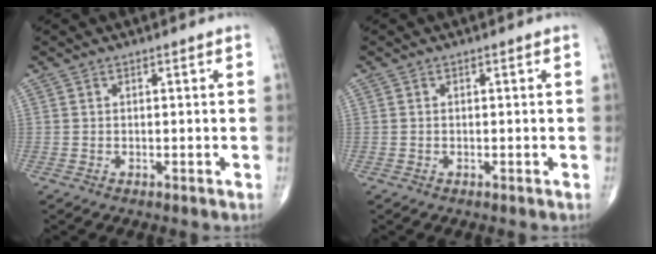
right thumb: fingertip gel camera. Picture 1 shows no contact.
{"total": 0.0}